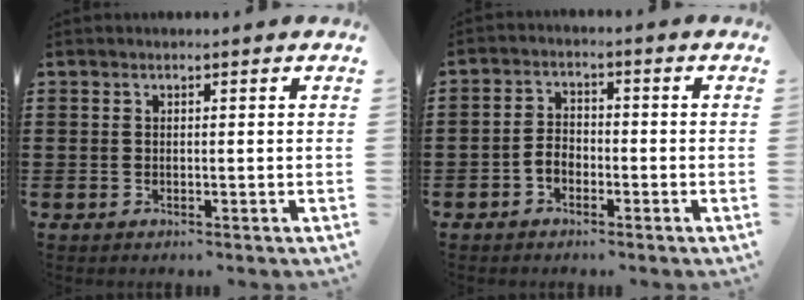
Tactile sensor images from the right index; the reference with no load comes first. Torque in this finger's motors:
{"motor_torque": [2.14, 0.00, 0.11, 0.06]}